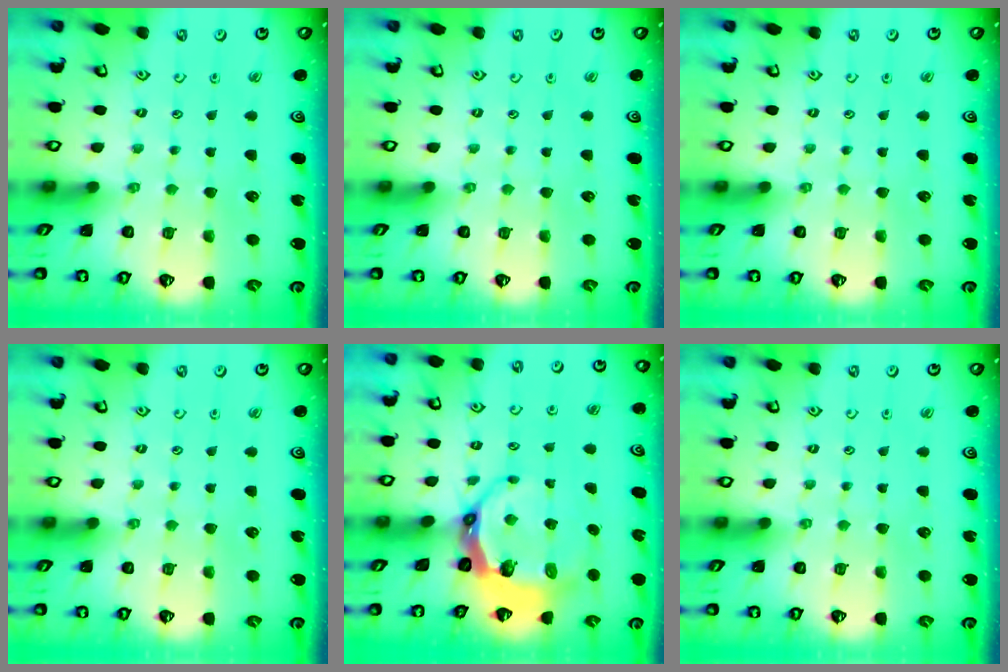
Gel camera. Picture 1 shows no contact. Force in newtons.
{"total": 0.0}
{"total": 0.0}
{"total": 0.0}
{"total": 8.8, "press": 7.8, "slide": 3.9}
{"total": 0.0}